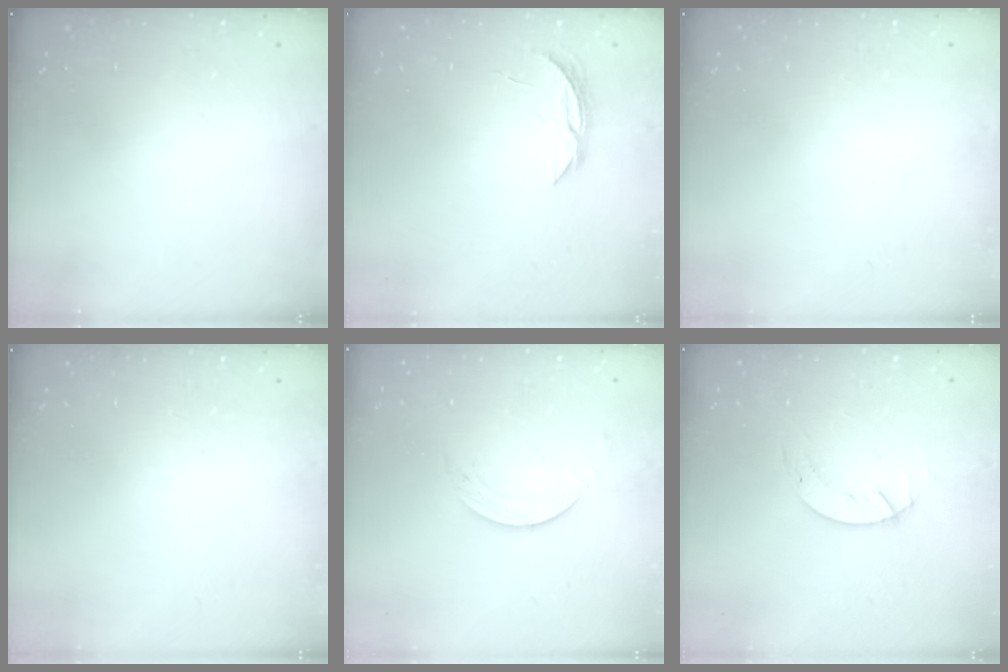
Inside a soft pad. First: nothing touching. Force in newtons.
{"total": 4.8, "press": 4.7, "slide": 0.5}
{"total": 0.0}
{"total": 0.0}
{"total": 2.0, "press": 2.0, "slide": 0.2}
{"total": 2.0, "press": 2.0, "slide": 0.2}